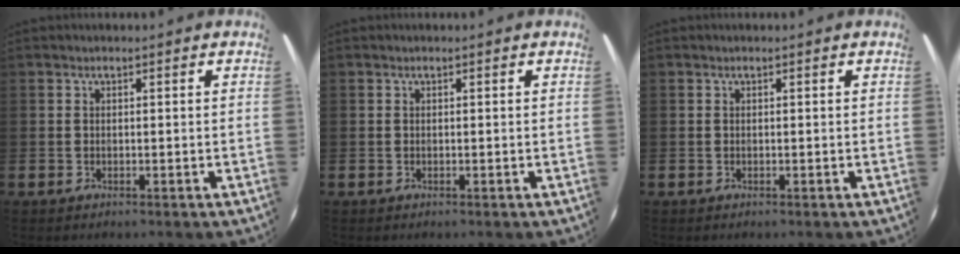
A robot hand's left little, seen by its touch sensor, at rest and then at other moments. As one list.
[{"total": 0.0}, {"total": 0.0}]